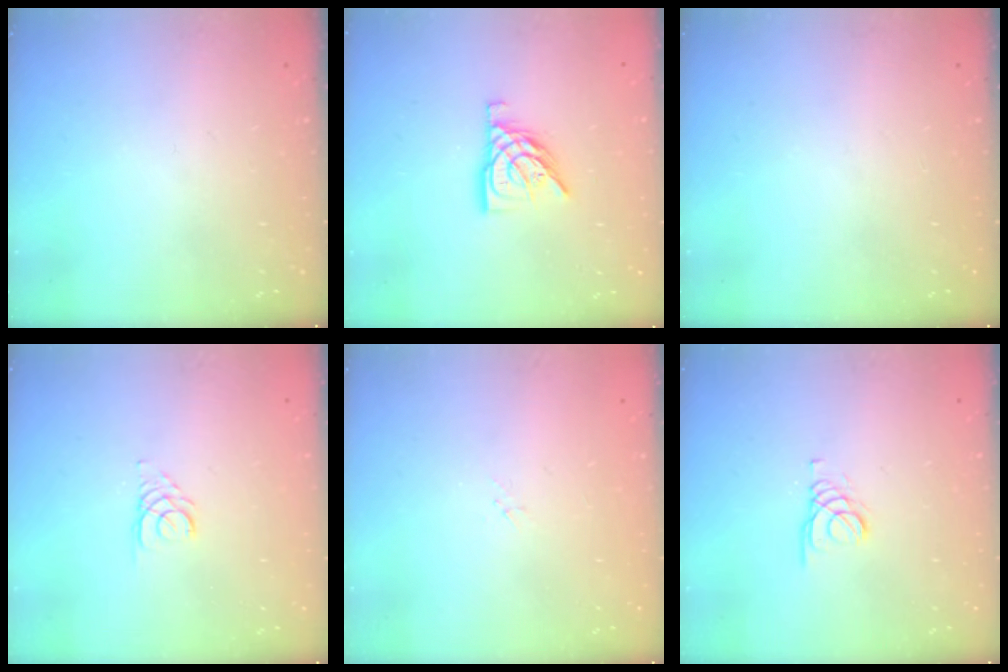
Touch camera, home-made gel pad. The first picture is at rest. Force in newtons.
{"total": 10.3, "press": 10.2, "slide": 0.8}
{"total": 0.0}
{"total": 2.6, "press": 2.6, "slide": 0.2}
{"total": 1.7, "press": 1.6, "slide": 0.2}
{"total": 1.8, "press": 1.8, "slide": 0.2}